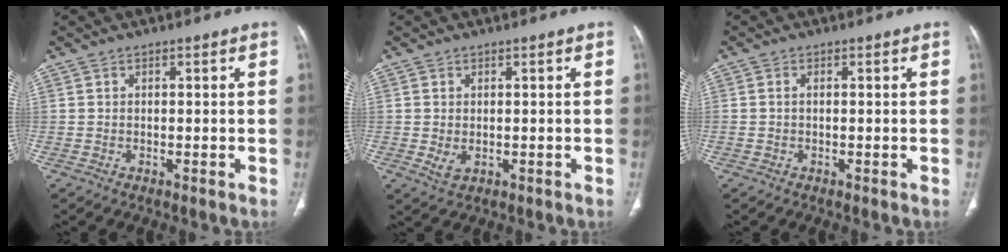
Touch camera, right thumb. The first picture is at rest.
{"total": 2.3, "force": [-0.2, 1.5, 1.7], "torque": [-0.035, -0.004, 0.005]}
{"total": 0.7, "force": [0.0, 0.3, 0.6], "torque": [-0.014, 0.000, -0.003]}